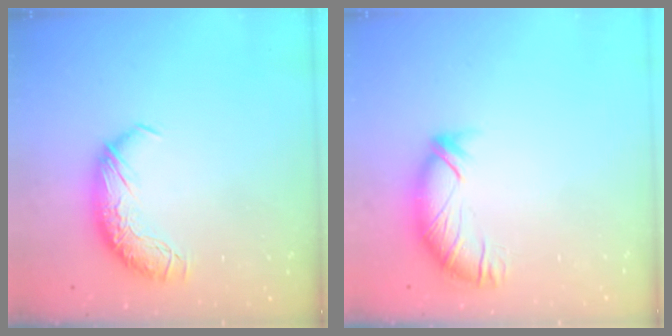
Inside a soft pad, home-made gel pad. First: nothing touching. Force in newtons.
{"total": 3.1, "press": 3.0, "slide": 0.8}